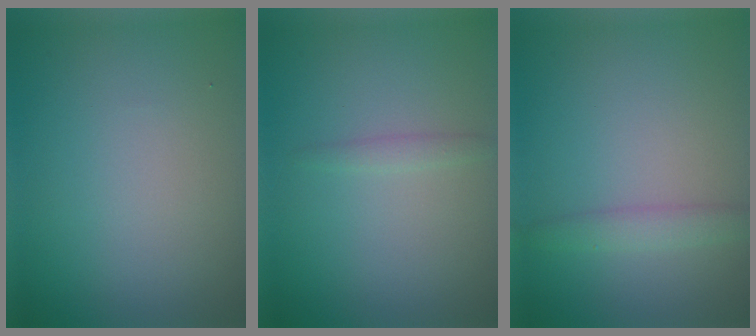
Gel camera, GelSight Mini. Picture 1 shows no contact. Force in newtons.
{"total": 0.9, "press": 0.9, "slide": 0.1}
{"total": 1.8, "press": 1.8, "slide": 0.1}